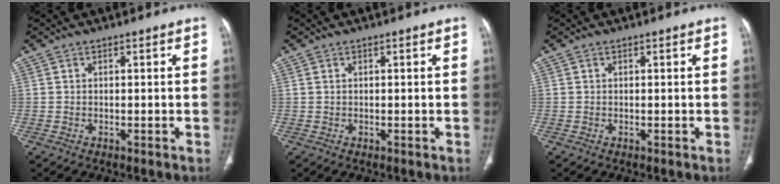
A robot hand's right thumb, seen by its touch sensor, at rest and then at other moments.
{"total": 0.0}
{"total": 0.0}